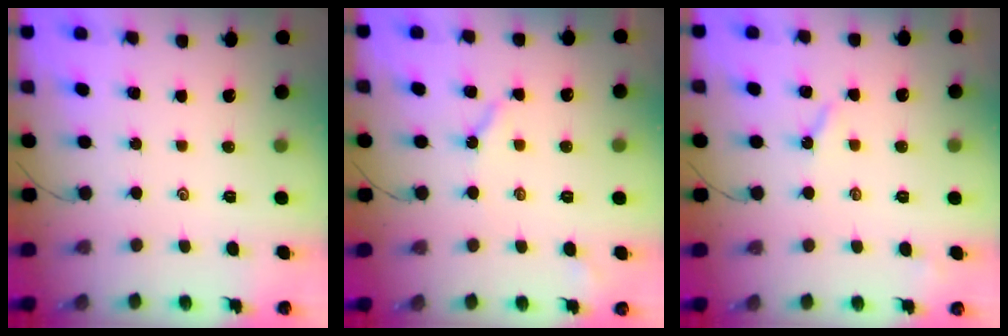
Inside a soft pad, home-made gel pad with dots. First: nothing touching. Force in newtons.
{"total": 3.5, "press": 3.5, "slide": 0.3}
{"total": 2.8, "press": 2.8, "slide": 0.5}